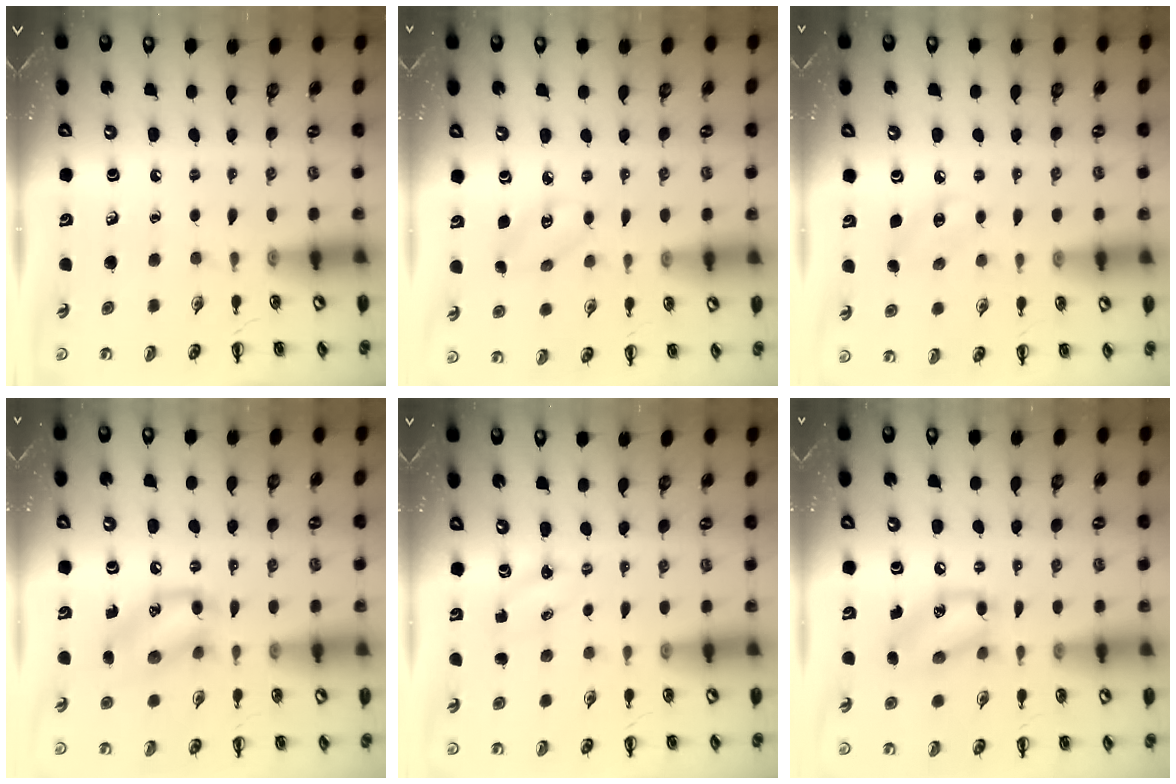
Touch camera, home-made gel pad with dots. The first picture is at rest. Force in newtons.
{"total": 3.7, "press": 3.6, "slide": 0.6}
{"total": 5.4, "press": 5.2, "slide": 1.5}
{"total": 13.0, "press": 12.8, "slide": 2.2}
{"total": 2.8, "press": 2.7, "slide": 0.7}
{"total": 11.7, "press": 11.6, "slide": 1.8}